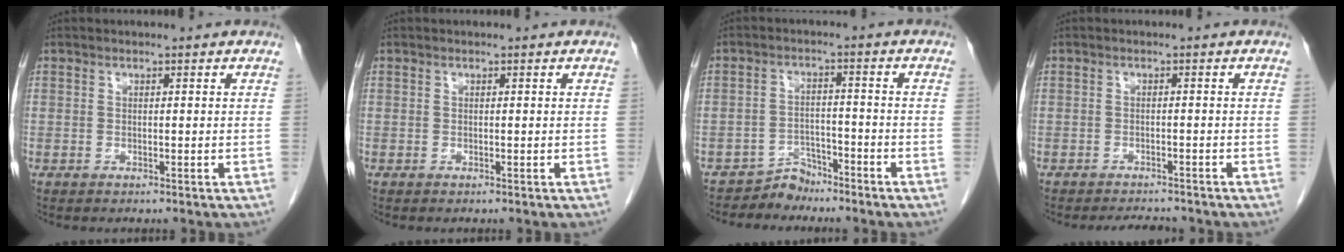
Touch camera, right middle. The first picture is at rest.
{"total": 0.0}
{"total": 3.6, "force": [-3.3, 1.3, -0.6], "torque": [0.015, 0.003, -0.057]}
{"total": 3.8, "force": [-3.6, 0.8, 0.8], "torque": [-0.015, -0.009, -0.051]}